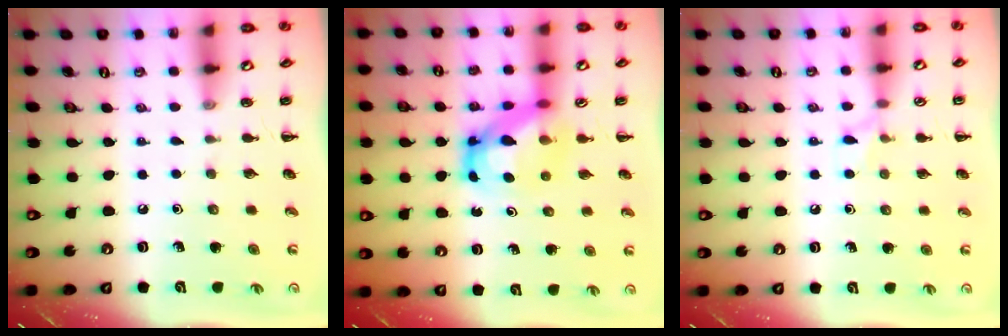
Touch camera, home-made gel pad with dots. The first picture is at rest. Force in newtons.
{"total": 6.4, "press": 6.2, "slide": 1.5}
{"total": 5.4, "press": 5.0, "slide": 2.0}